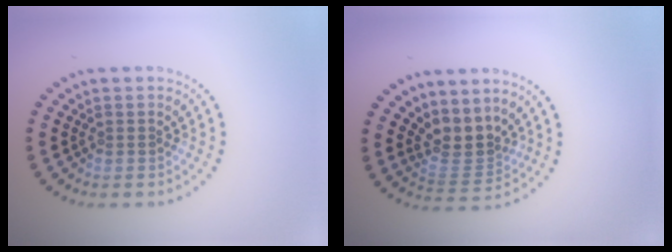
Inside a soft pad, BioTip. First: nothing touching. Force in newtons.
{"total": 3.2, "press": 2.4, "slide": 2.2}